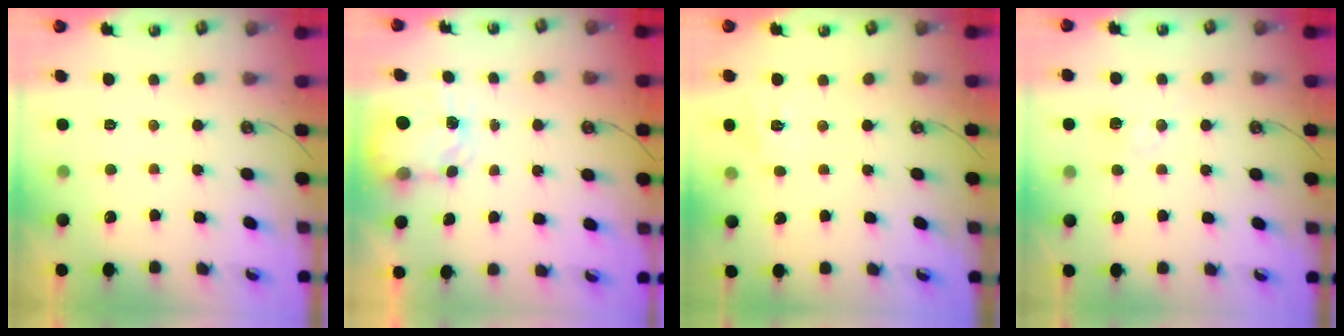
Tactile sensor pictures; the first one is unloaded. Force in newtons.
{"total": 4.3, "press": 4.2, "slide": 0.4}
{"total": 7.0, "press": 7.0, "slide": 0.7}
{"total": 4.4, "press": 4.4, "slide": 0.5}